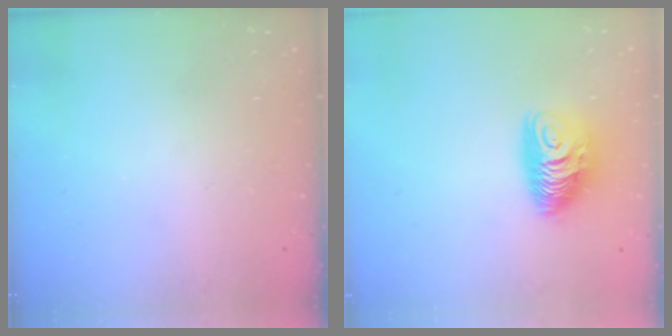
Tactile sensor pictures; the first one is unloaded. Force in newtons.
{"total": 11.0, "press": 11.0, "slide": 0.8}